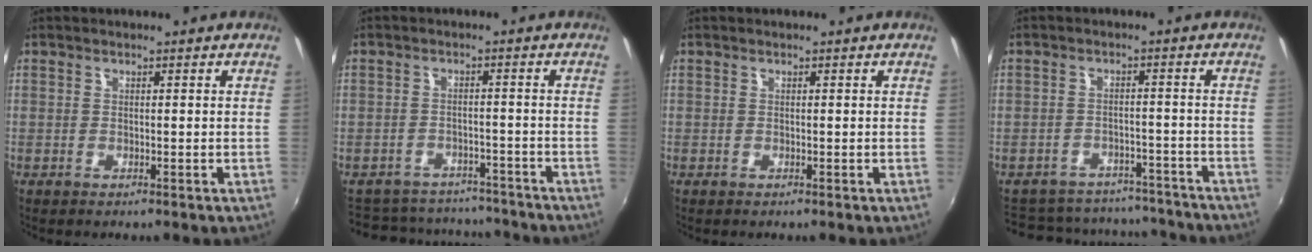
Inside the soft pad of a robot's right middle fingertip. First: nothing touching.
{"total": 12.8, "force": [-10.1, 7.3, 2.8], "torque": [-0.076, 0.041, -0.129]}
{"total": 0.0}
{"total": 15.4, "force": [-12.3, 8.7, 3.4], "torque": [-0.087, 0.056, -0.148]}